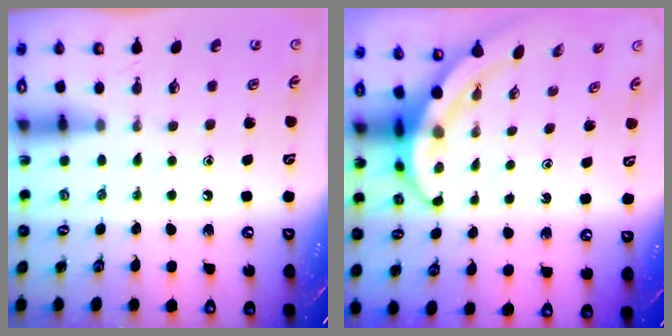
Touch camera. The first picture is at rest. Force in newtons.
{"total": 5.8, "press": 5.7, "slide": 1.5}